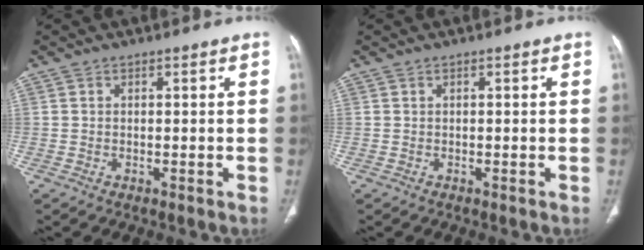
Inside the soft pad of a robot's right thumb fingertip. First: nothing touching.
{"total": 0.0}